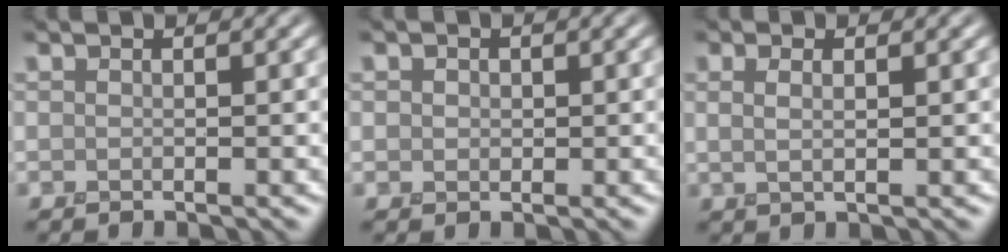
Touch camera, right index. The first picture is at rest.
{"total": 1.2, "force": [0.1, 1.1, 0.4], "torque": [-0.008, 0.003, 0.000]}
{"total": 1.2, "force": [0.4, 0.3, 1.1], "torque": [-0.024, -0.003, 0.012]}